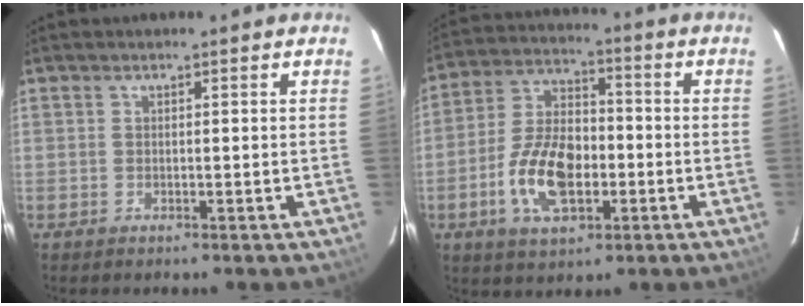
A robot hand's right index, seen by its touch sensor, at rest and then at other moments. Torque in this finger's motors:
{"motor_torque": [0.38, -0.10, 0.29, 0.17]}